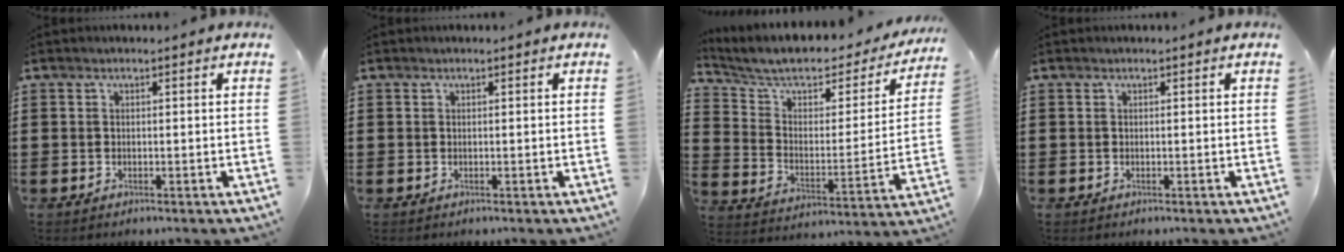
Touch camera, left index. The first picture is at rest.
{"total": 0.0}
{"total": 7.4, "force": [5.8, 2.7, 3.7], "torque": [-0.098, -0.033, 0.097]}
{"total": 0.0}